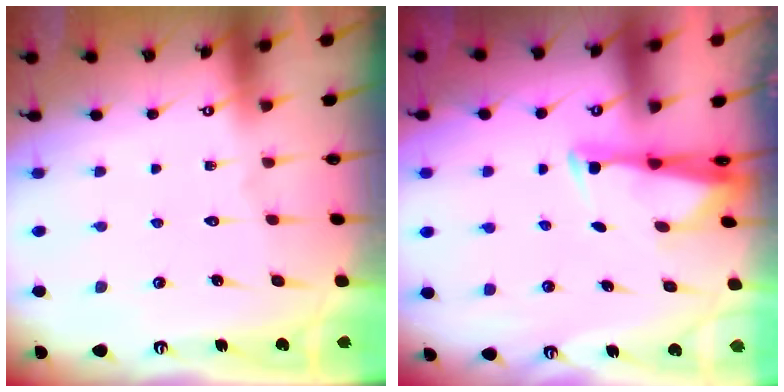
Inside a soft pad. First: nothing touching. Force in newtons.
{"total": 2.7, "press": 2.6, "slide": 0.8}